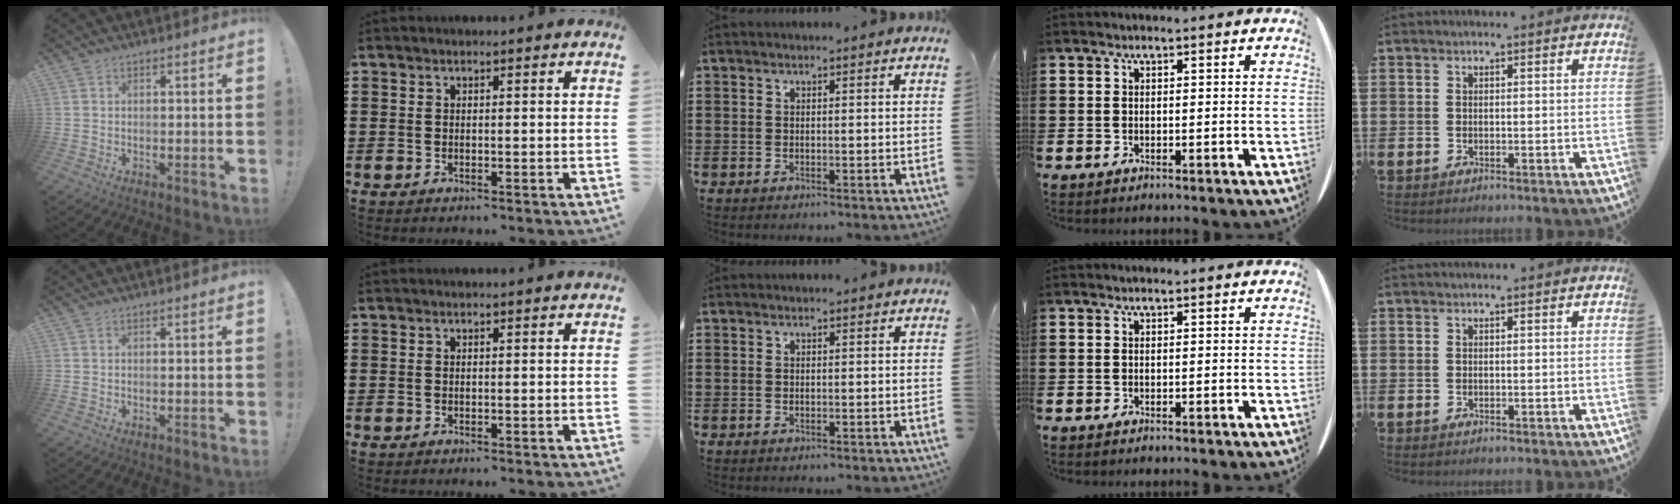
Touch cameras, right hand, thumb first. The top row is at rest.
{}